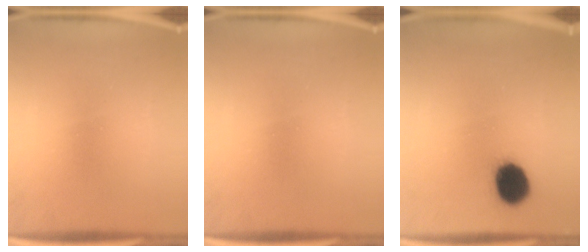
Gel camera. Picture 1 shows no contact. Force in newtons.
{"total": 0.0}
{"total": 11.1}